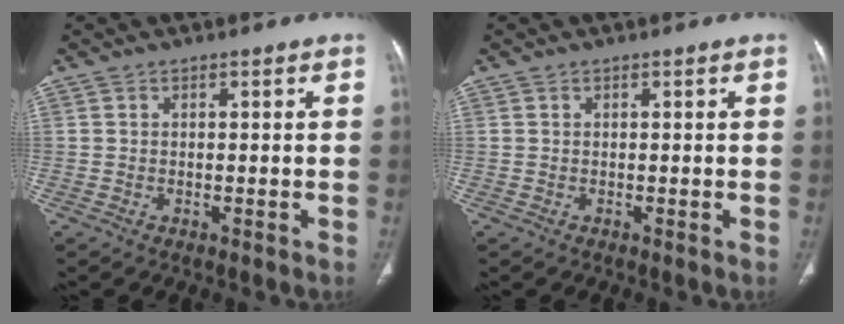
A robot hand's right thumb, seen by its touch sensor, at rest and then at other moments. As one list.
[{"total": 0.0}]